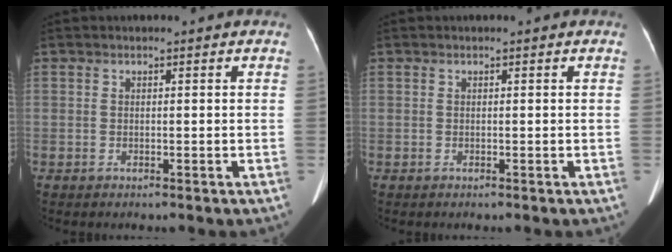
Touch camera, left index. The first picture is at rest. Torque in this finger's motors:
{"motor_torque": [0.00, 0.00, 0.00, 0.00]}